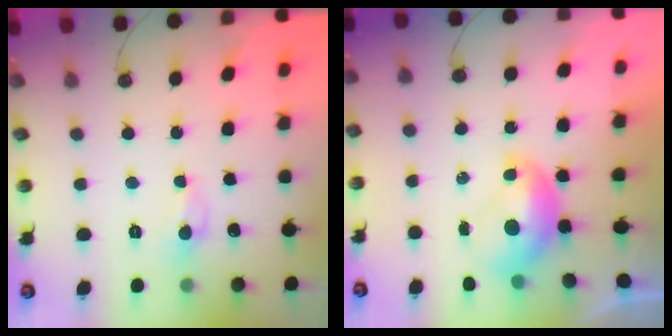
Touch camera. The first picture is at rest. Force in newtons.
{"total": 2.1, "press": 2.1, "slide": 0.3}